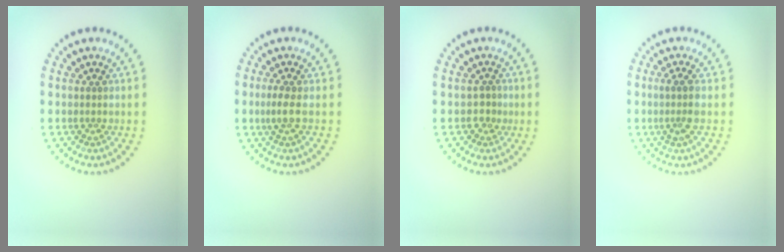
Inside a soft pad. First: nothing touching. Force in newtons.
{"total": 1.4, "press": 1.2, "slide": 0.8}
{"total": 1.0, "press": 0.8, "slide": 0.6}
{"total": 2.0, "press": 1.7, "slide": 1.1}